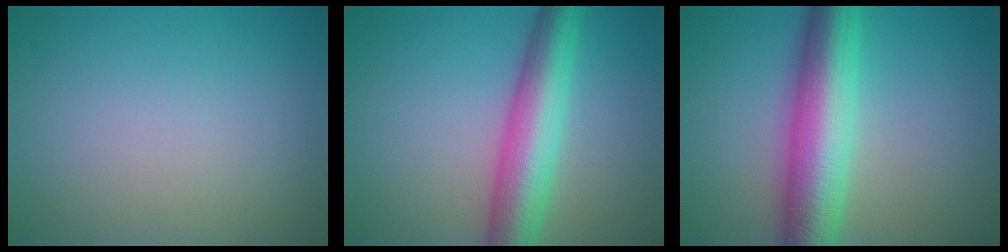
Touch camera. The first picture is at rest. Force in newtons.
{"total": 7.3, "press": 7.3, "slide": 0.1}
{"total": 9.2, "press": 9.2, "slide": 0.1}